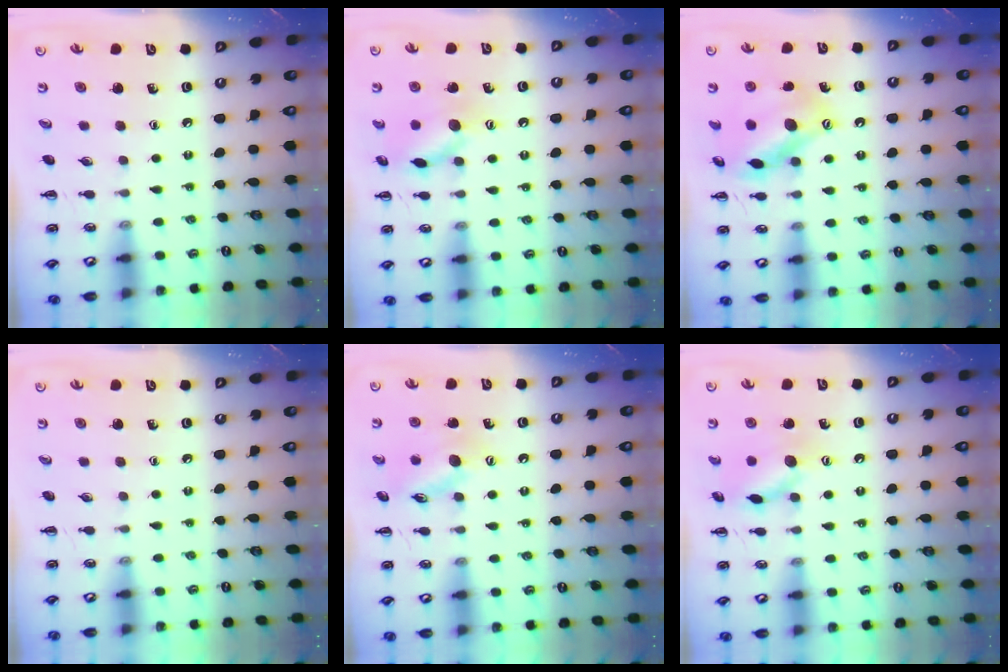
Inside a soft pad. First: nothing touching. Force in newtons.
{"total": 12.4, "press": 12.3, "slide": 0.9}
{"total": 14.4, "press": 14.2, "slide": 2.5}
{"total": 0.0}
{"total": 11.8, "press": 11.7, "slide": 1.7}
{"total": 12.4, "press": 12.3, "slide": 0.9}